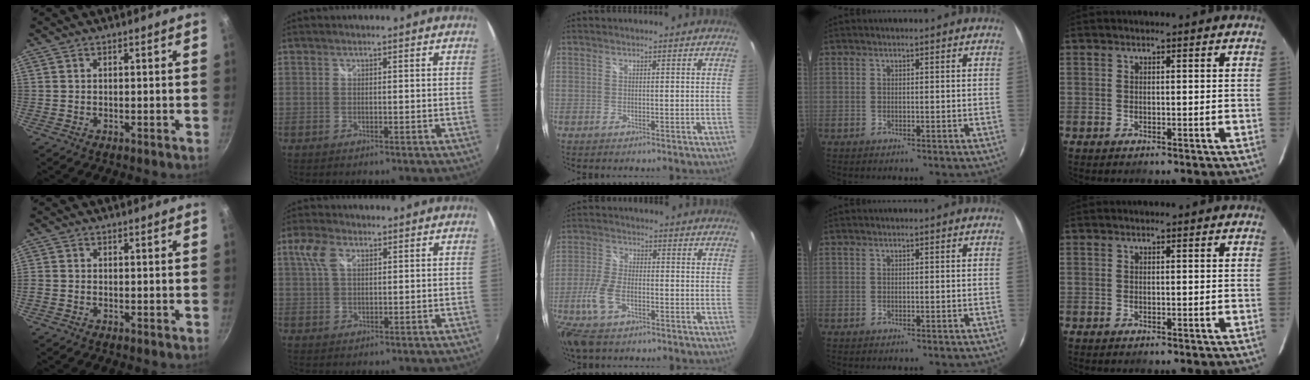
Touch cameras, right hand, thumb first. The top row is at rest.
{"thumb": {"total": 0.9, "force": [-0.6, 0.6, 0.4], "torque": [-0.013, 0.002, -0.014]}, "index": {"total": 5.1, "force": [1.9, 2.8, 3.8], "torque": [-0.081, 0.014, 0.038]}, "middle": {"total": 10.9, "force": [-5.8, 5.3, 7.5], "torque": [-0.174, -0.013, -0.113]}}